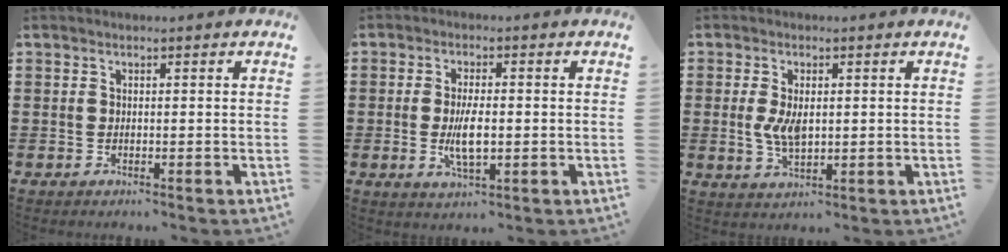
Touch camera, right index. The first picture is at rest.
{"total": 5.6, "force": [-0.7, 1.9, 5.2], "torque": [-0.103, -0.004, -0.016]}
{"total": 4.7, "force": [0.2, 2.5, 4.0], "torque": [-0.097, 0.001, -0.001]}